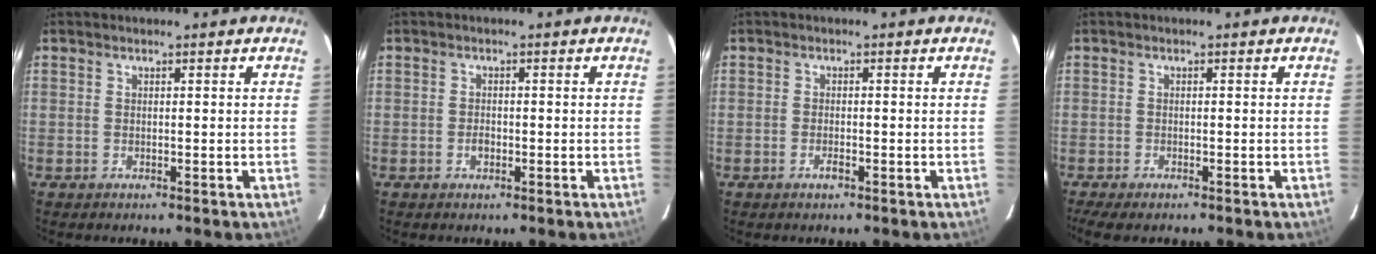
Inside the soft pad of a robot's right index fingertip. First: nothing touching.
{"total": 1.4, "force": [-0.6, 1.0, 0.8], "torque": [-0.015, 0.004, -0.010]}
{"total": 1.4, "force": [-0.9, 0.5, 1.0], "torque": [-0.022, 0.001, -0.016]}
{"total": 4.3, "force": [-3.4, 1.0, 2.5], "torque": [-0.062, -0.020, -0.059]}